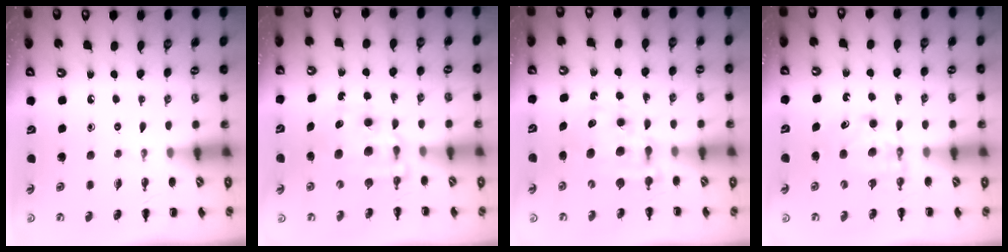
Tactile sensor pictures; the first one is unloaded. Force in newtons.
{"total": 9.5, "press": 9.2, "slide": 2.4}
{"total": 9.2, "press": 8.9, "slide": 2.3}
{"total": 6.0, "press": 5.9, "slide": 0.7}